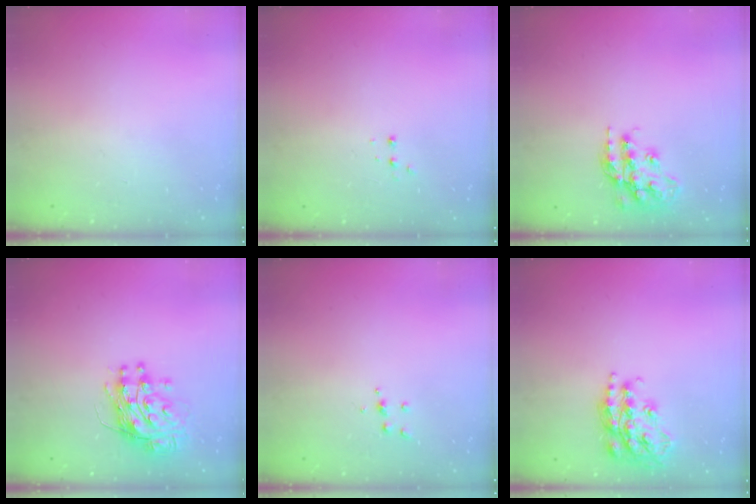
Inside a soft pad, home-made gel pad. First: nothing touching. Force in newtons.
{"total": 3.0, "press": 2.9, "slide": 0.7}
{"total": 16.5, "press": 16.5, "slide": 1.0}
{"total": 11.5, "press": 11.4, "slide": 1.3}
{"total": 5.0, "press": 4.9, "slide": 0.8}
{"total": 17.5, "press": 17.5, "slide": 1.0}